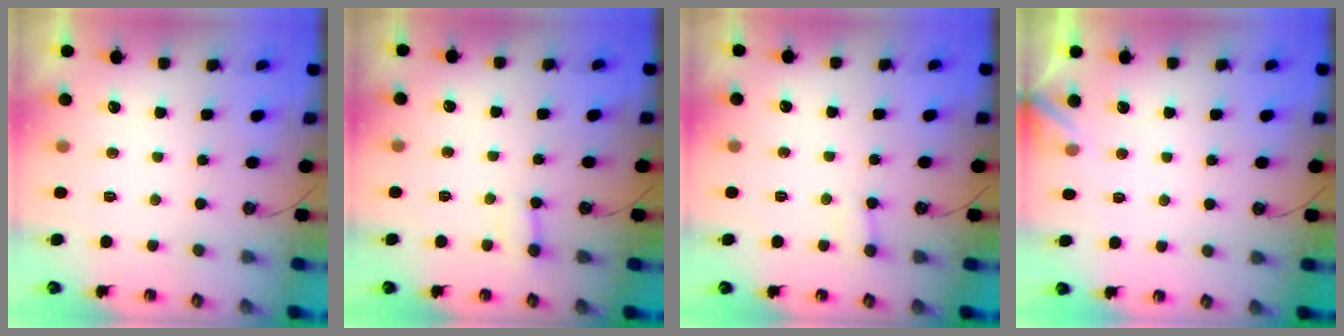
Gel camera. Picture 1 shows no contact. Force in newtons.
{"total": 2.9, "press": 2.9, "slide": 0.3}
{"total": 3.3, "press": 3.3, "slide": 0.3}
{"total": 4.1, "press": 4.1, "slide": 0.5}